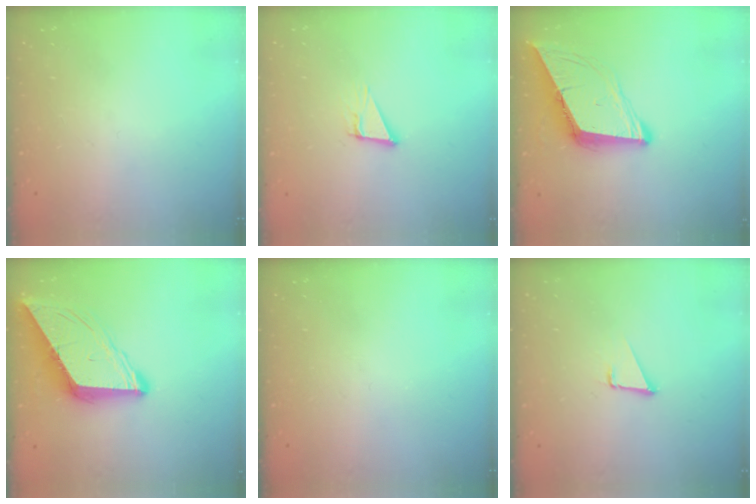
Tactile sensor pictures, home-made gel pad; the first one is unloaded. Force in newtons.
{"total": 3.8, "press": 3.7, "slide": 0.4}
{"total": 9.1, "press": 9.1, "slide": 0.4}
{"total": 10.3, "press": 10.3, "slide": 1.1}
{"total": 0.0}
{"total": 1.7, "press": 1.7, "slide": 0.1}